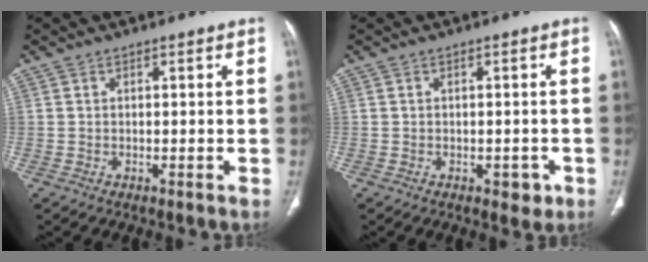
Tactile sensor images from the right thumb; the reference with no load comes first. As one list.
[{"total": 2.7, "force": [-1.1, 1.7, 1.8], "torque": [-0.007, 0.003, -0.010]}]